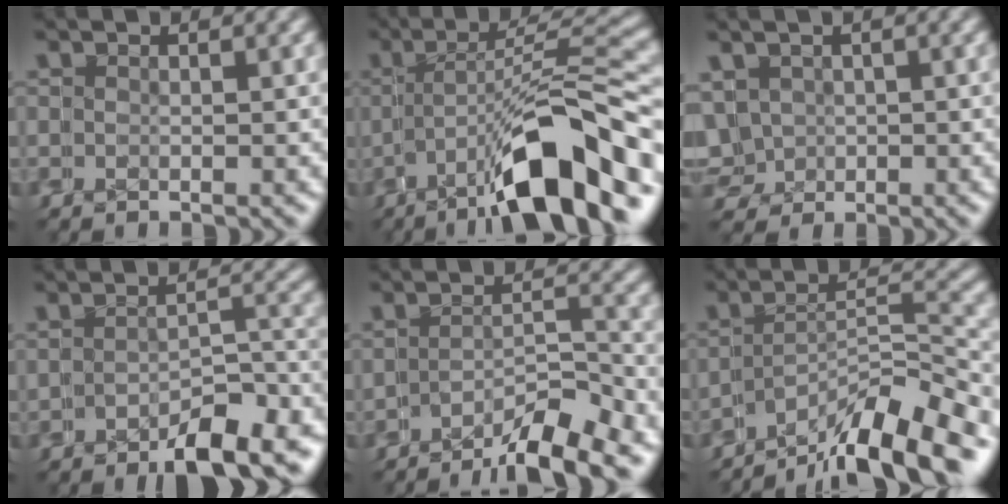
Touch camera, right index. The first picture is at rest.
{"total": 8.2, "force": [-4.0, 1.1, 7.1], "torque": [-0.089, 0.010, -0.049]}
{"total": 5.3, "force": [-0.4, 5.1, 1.4], "torque": [-0.040, -0.012, -0.004]}
{"total": 5.1, "force": [-4.6, 0.4, 2.3], "torque": [0.004, 0.008, -0.070]}
{"total": 5.1, "force": [-4.6, 0.5, 2.0], "torque": [0.010, 0.013, -0.079]}
{"total": 7.3, "force": [-5.8, 1.5, 4.1], "torque": [-0.033, 0.009, -0.087]}